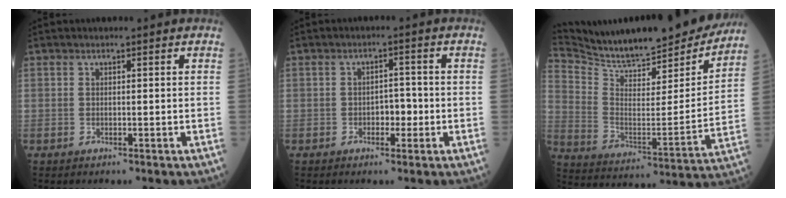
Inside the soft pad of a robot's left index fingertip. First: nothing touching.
{"total": 2.8, "force": [-1.2, 1.6, 2.0], "torque": [-0.024, 0.002, -0.020]}
{"total": 24.2, "force": [22.3, 4.0, 8.7], "torque": [-0.155, -0.057, 0.326]}